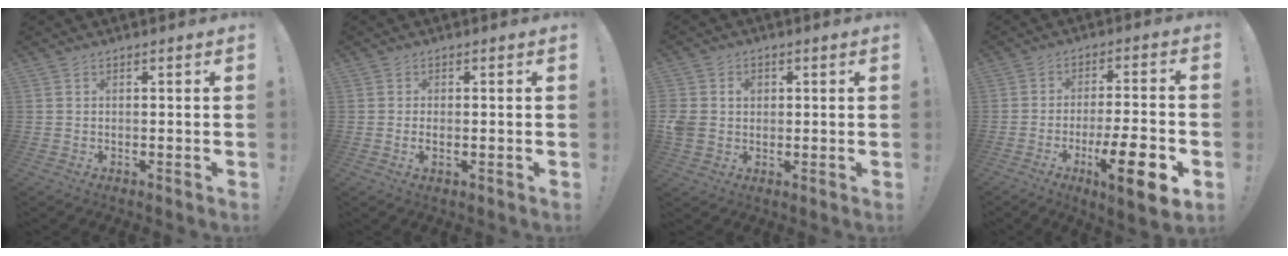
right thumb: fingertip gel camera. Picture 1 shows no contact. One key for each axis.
{"total": 1.4, "fx": -0.3, "fy": 0.6, "fz": 1.2, "tx": -0.020, "ty": 0.001, "tz": -0.005}
{"total": 5.8, "fx": 0.3, "fy": 5.3, "fz": 2.3, "tx": -0.055, "ty": 0.004, "tz": 0.007}
{"total": 14.5, "fx": -6.1, "fy": 2.7, "fz": 12.9, "tx": -0.181, "ty": 0.017, "tz": -0.090}